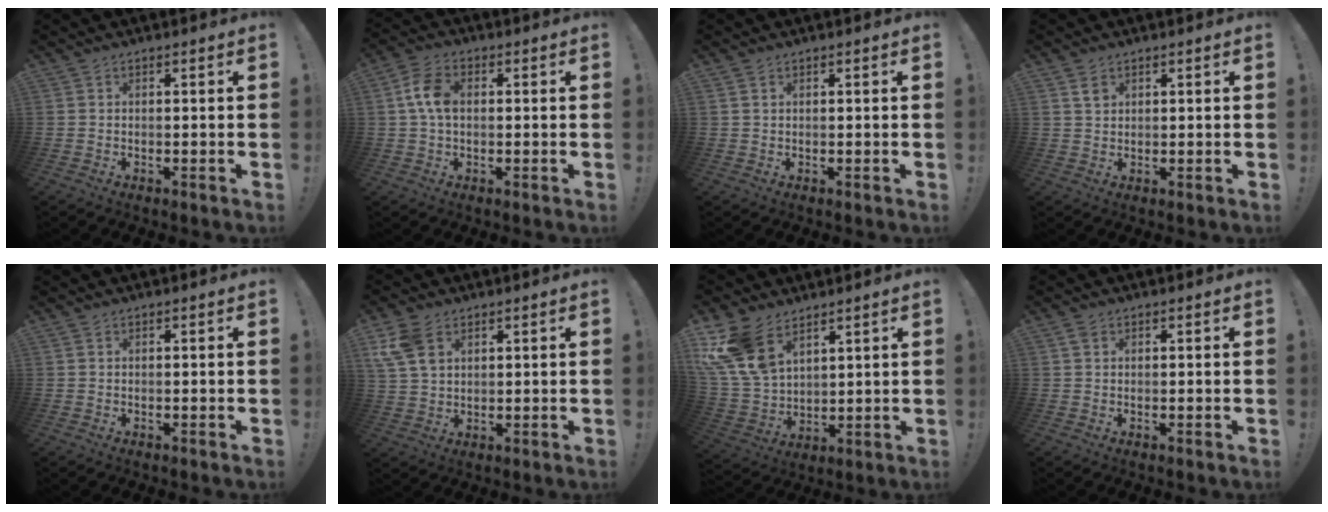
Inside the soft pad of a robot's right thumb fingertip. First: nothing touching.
{"total": 8.6, "force": [0.9, 5.8, 6.3], "torque": [-0.111, 0.010, 0.019]}
{"total": 1.2, "force": [0.7, 0.8, 0.5], "torque": [-0.003, -0.002, 0.013]}
{"total": 2.6, "force": [1.6, 1.8, 1.1], "torque": [0.000, -0.009, 0.026]}
{"total": 0.0}
{"total": 9.5, "force": [4.2, 6.4, 5.6], "torque": [-0.111, -0.008, 0.086]}
{"total": 15.5, "force": [9.2, 9.3, 8.4], "torque": [-0.173, -0.054, 0.180]}
{"total": 1.7, "force": [0.9, 1.2, 0.8], "torque": [-0.009, 0.002, 0.015]}